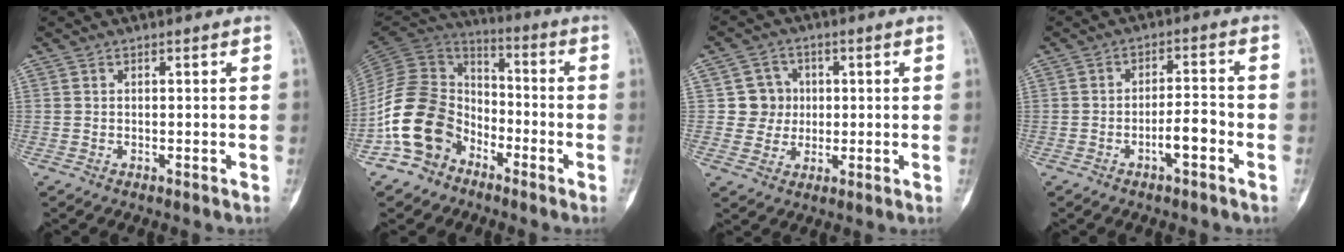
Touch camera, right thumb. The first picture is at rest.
{"total": 15.8, "force": [-7.6, 11.7, 7.3], "torque": [-0.119, 0.073, -0.153]}
{"total": 6.0, "force": [0.7, 5.9, 0.7], "torque": [0.028, 0.009, 0.007]}
{"total": 5.1, "force": [-2.2, 1.5, 4.3], "torque": [-0.066, 0.024, -0.038]}